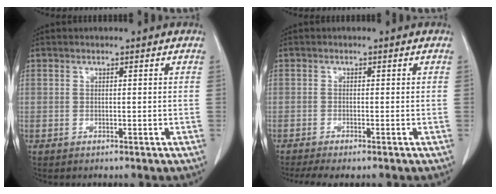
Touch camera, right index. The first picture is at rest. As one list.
[{"total": 4.6, "force": [-3.6, 0.8, 2.7], "torque": [-0.041, -0.007, -0.056]}]